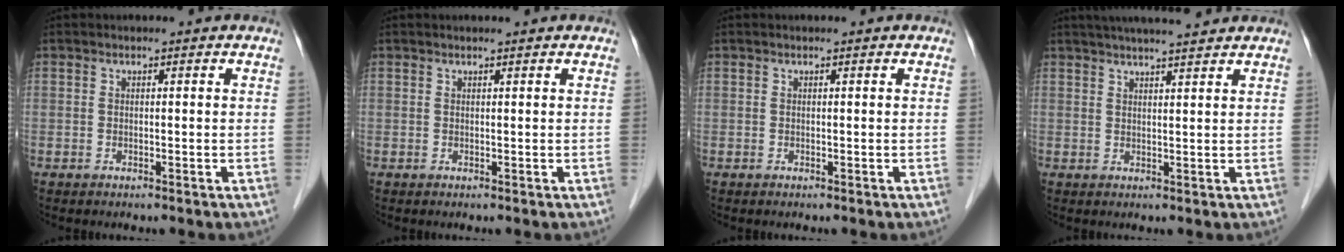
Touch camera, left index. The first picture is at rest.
{"total": 0.7, "force": [0.6, -0.1, 0.3], "torque": [-0.008, 0.004, 0.011]}
{"total": 0.0}
{"total": 9.1, "force": [8.0, 0.6, 4.3], "torque": [-0.067, 0.026, 0.110]}